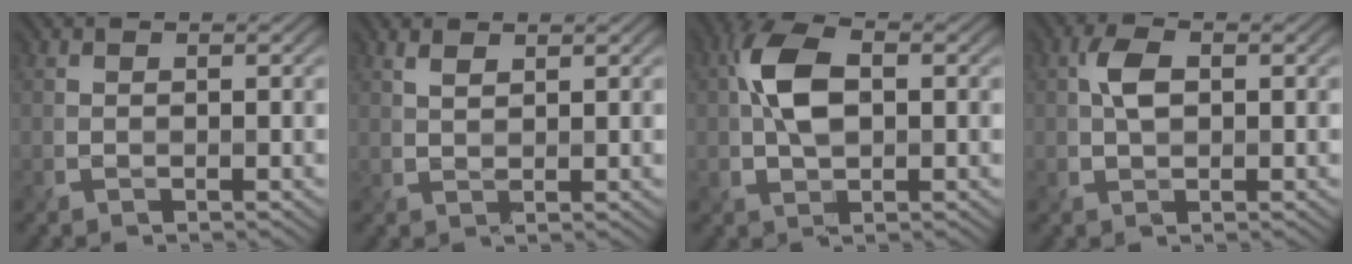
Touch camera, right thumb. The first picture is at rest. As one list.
[{"total": 1.6, "force": [1.2, 0.5, 0.9], "torque": [-0.022, 0.001, 0.032]}, {"total": 6.9, "force": [0.5, 3.9, 5.7], "torque": [-0.126, 0.011, 0.006]}, {"total": 3.1, "force": [0.2, 1.8, 2.5], "torque": [-0.056, 0.004, 0.003]}]